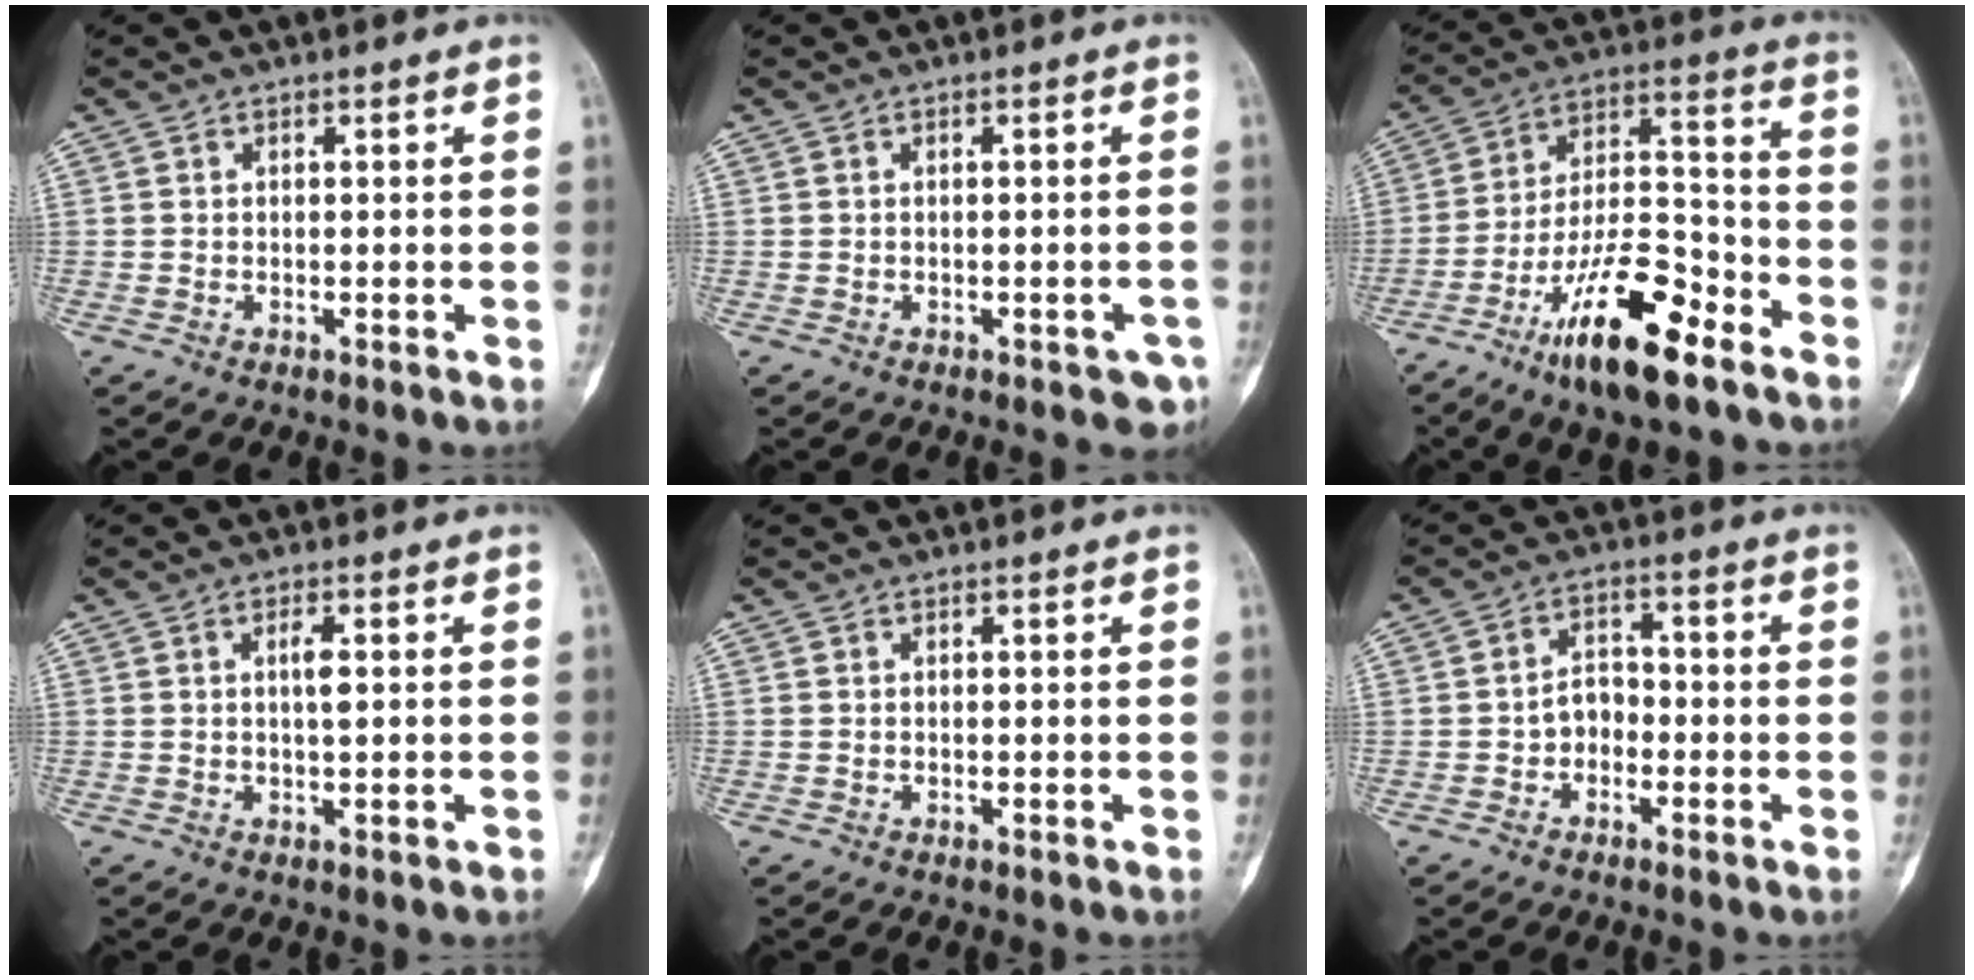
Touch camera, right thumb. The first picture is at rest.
{"total": 3.1, "force": [-1.5, 1.5, 2.3], "torque": [-0.016, 0.007, -0.014]}
{"total": 17.8, "force": [-10.6, 5.7, 13.1], "torque": [-0.224, 0.072, -0.188]}
{"total": 2.8, "force": [0.4, 0.9, 2.6], "torque": [-0.045, 0.001, 0.005]}
{"total": 0.0}
{"total": 4.3, "force": [-1.4, 3.3, 2.3], "torque": [-0.020, 0.023, -0.034]}